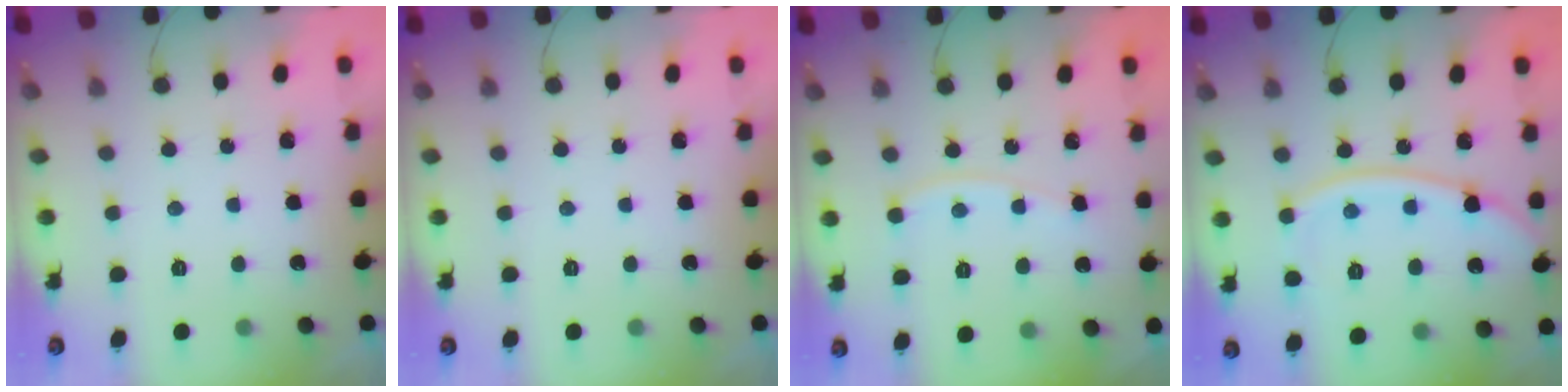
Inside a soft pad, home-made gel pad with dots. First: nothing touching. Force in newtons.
{"total": 0.0}
{"total": 4.4, "press": 4.4, "slide": 0.2}
{"total": 12.9, "press": 12.8, "slide": 1.6}